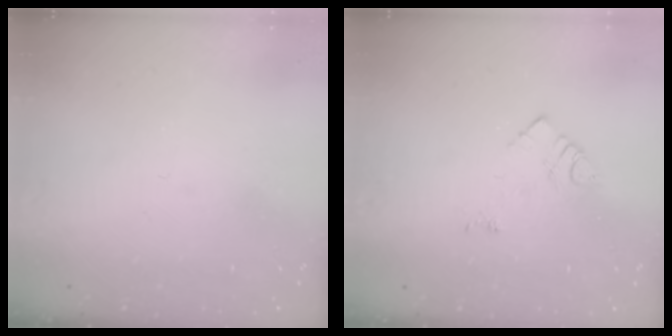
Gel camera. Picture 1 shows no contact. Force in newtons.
{"total": 5.4, "press": 5.4, "slide": 0.8}